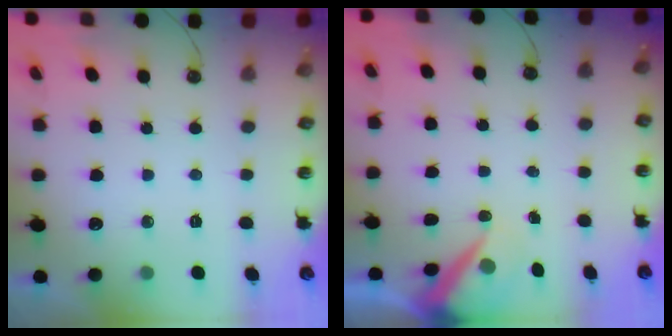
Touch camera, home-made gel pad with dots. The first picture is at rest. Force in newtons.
{"total": 6.2, "press": 6.1, "slide": 0.9}